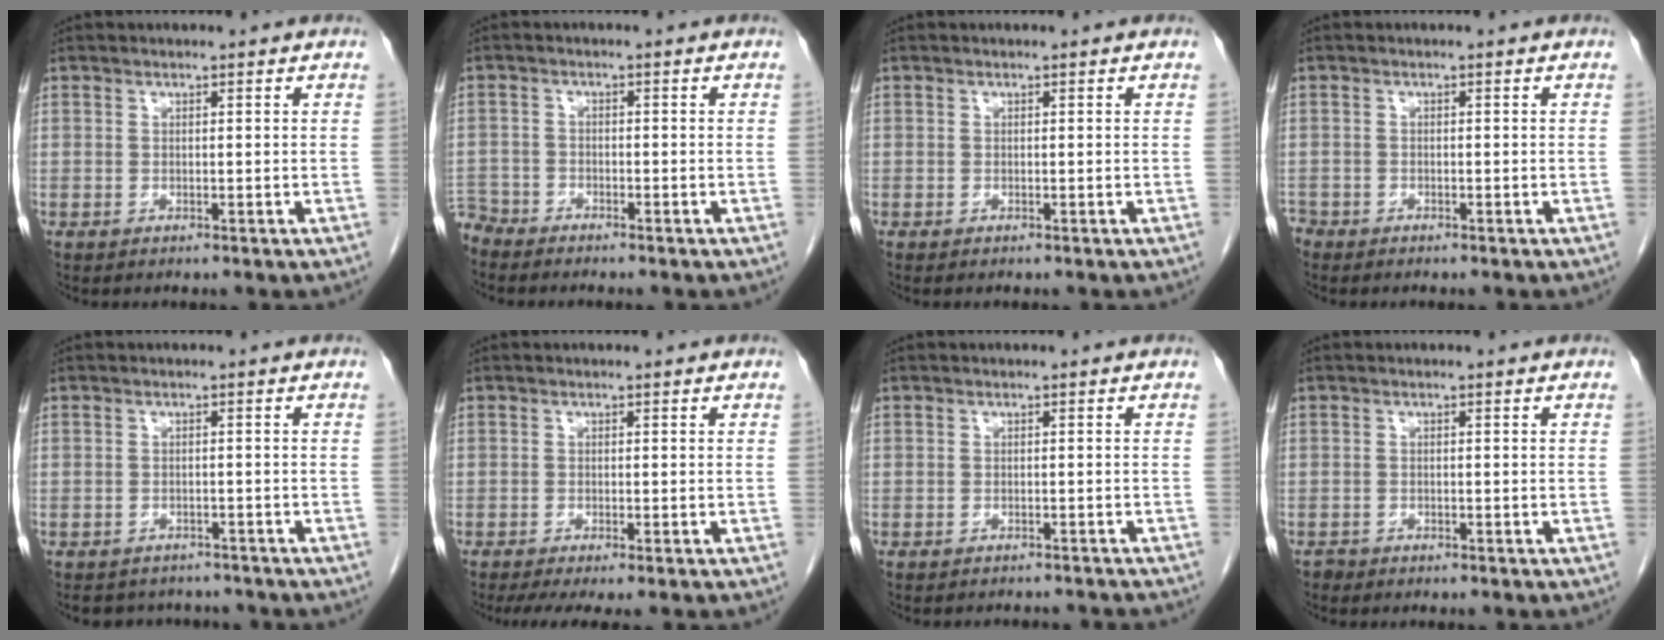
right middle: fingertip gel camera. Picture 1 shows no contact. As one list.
[{"total": 4.1, "force": [-4.0, 0.9, -0.1], "torque": [0.006, -0.010, -0.078]}, {"total": 0.0}, {"total": 1.7, "force": [-1.5, 0.8, 0.1], "torque": [-0.006, 0.000, -0.026]}, {"total": 5.9, "force": [-5.5, 2.2, 0.5], "torque": [-0.001, 0.006, -0.066]}, {"total": 4.5, "force": [-3.3, 0.5, 3.1], "torque": [-0.049, -0.015, -0.052]}, {"total": 6.2, "force": [-5.9, 1.1, 1.4], "torque": [-0.011, -0.002, -0.062]}, {"total": 0.8, "force": [-0.7, 0.3, -0.1], "torque": [-0.004, 0.001, -0.017]}]